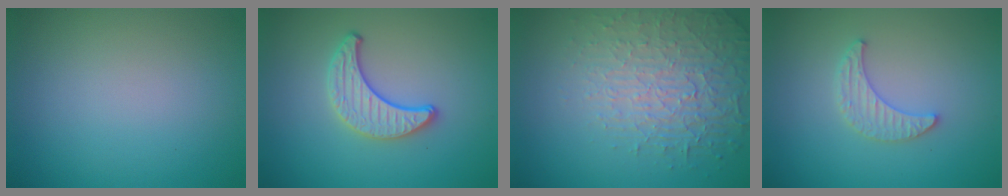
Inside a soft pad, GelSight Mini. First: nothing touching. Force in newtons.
{"total": 3.2, "press": 3.0, "slide": 1.1}
{"total": 4.0, "press": 3.8, "slide": 1.2}
{"total": 2.2, "press": 2.2, "slide": 0.5}